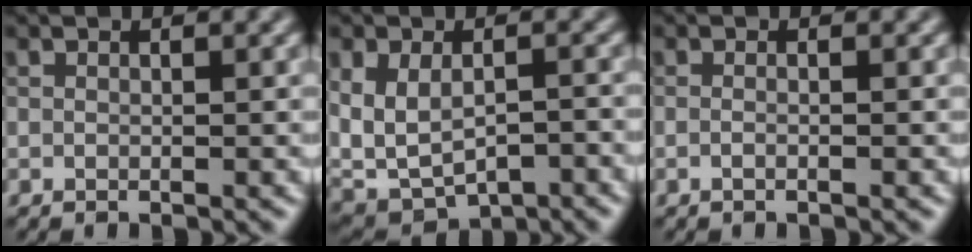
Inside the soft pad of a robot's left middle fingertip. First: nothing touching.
{"total": 6.4, "force": [-0.9, 4.2, 4.8], "torque": [-0.098, -0.016, -0.009]}
{"total": 1.0, "force": [-0.1, 0.4, 0.9], "torque": [-0.003, -0.013, -0.012]}